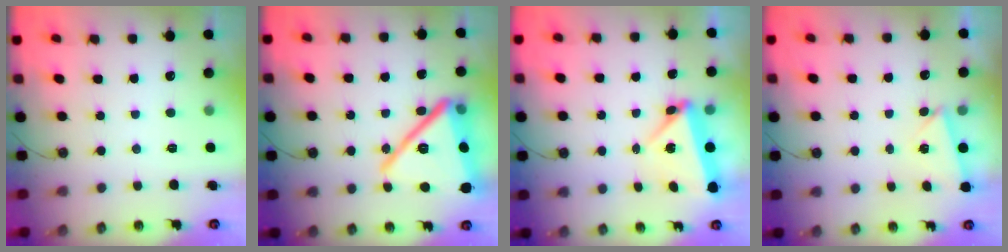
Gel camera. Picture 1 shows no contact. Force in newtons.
{"total": 25.2, "press": 23.8, "slide": 8.3}
{"total": 6.1, "press": 4.5, "slide": 4.0}
{"total": 2.6, "press": 2.2, "slide": 1.4}